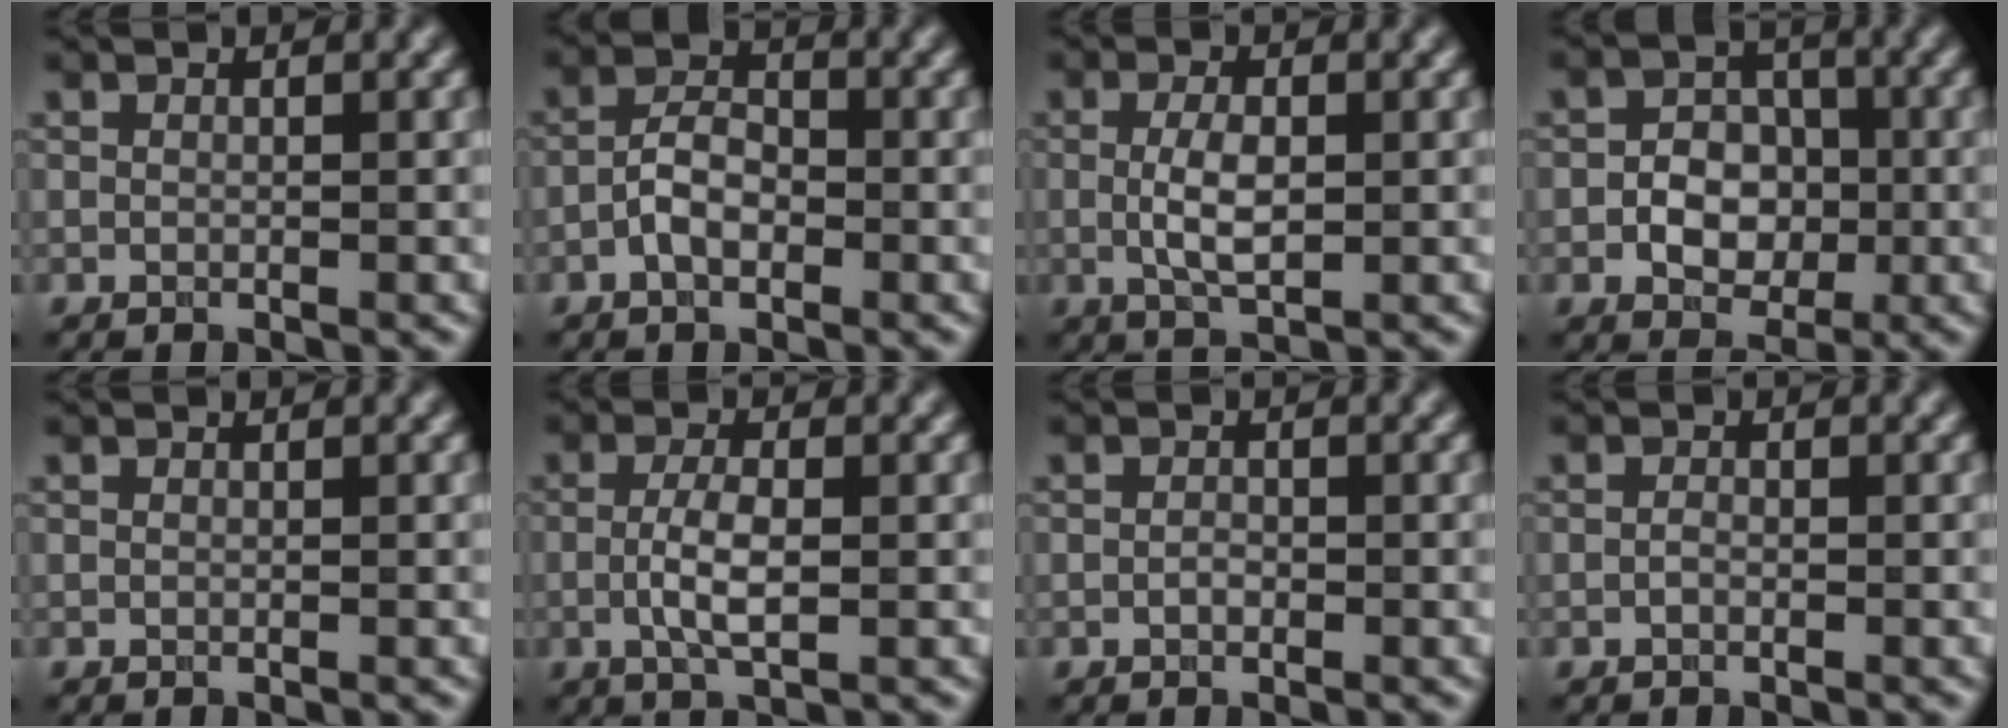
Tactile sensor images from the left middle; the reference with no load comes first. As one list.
[{"total": 3.1, "force": [-1.2, 1.6, 2.3], "torque": [-0.040, 0.008, -0.028]}, {"total": 3.2, "force": [-0.1, 1.2, 3.0], "torque": [-0.064, -0.003, -0.001]}, {"total": 4.4, "force": [-1.1, 3.3, 2.7], "torque": [-0.031, 0.001, -0.018]}, {"total": 0.0}, {"total": 3.2, "force": [-0.3, 1.0, 3.1], "torque": [-0.063, -0.002, -0.007]}, {"total": 0.7, "force": [-0.2, 0.4, 0.5], "torque": [-0.011, 0.000, -0.005]}, {"total": 0.7, "force": [-0.2, 0.3, 0.5], "torque": [-0.012, -0.001, -0.006]}]